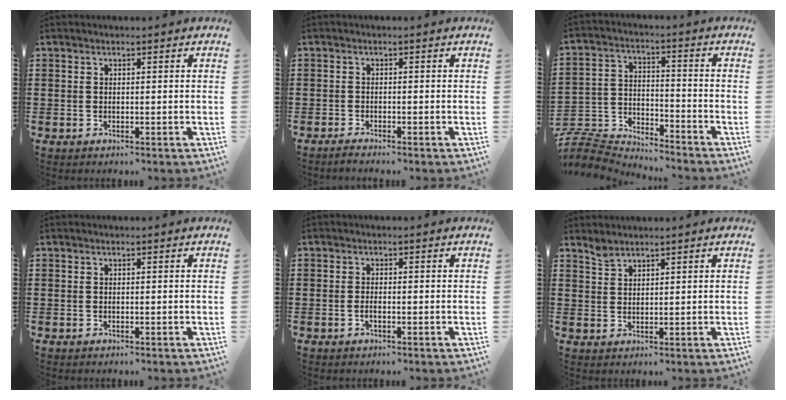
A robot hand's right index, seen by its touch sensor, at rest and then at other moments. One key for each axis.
{"total": 1.0, "fx": -1.0, "fy": -0.1, "fz": 0.2, "tx": -0.005, "ty": 0.001, "tz": -0.020}
{"total": 5.3, "fx": -5.2, "fy": 1.0, "fz": 0.3, "tx": -0.032, "ty": -0.006, "tz": -0.115}
{"total": 0.0}
{"total": 0.9, "fx": -0.4, "fy": 0.2, "fz": 0.8, "tx": -0.017, "ty": -0.004, "tz": -0.006}
{"total": 1.7, "fx": 1.6, "fy": 0.4, "fz": 0.4, "tx": -0.011, "ty": 0.001, "tz": 0.031}